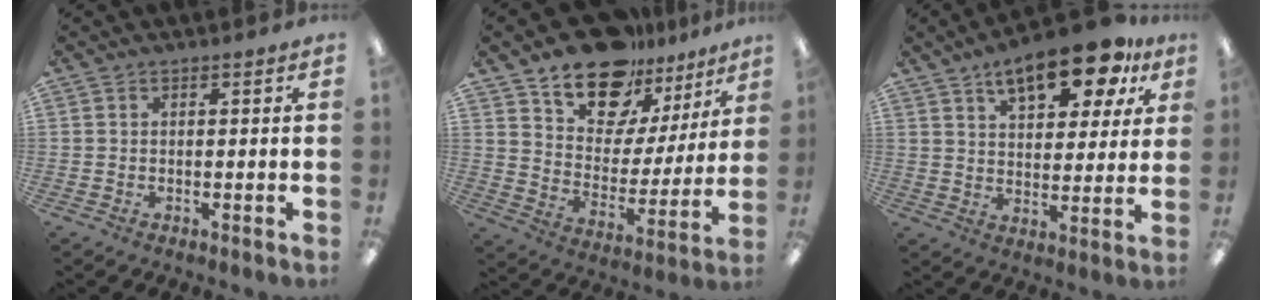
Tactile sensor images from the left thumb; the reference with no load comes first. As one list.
[{"total": 16.1, "force": [13.0, 8.1, 4.8], "torque": [-0.094, -0.098, 0.238]}, {"total": 15.3, "force": [9.8, 6.5, 9.8], "torque": [-0.141, -0.040, 0.161]}]